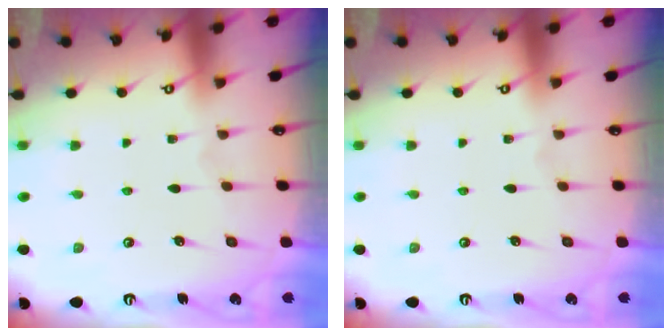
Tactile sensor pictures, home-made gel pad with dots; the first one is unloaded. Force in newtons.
{"total": 0.0}